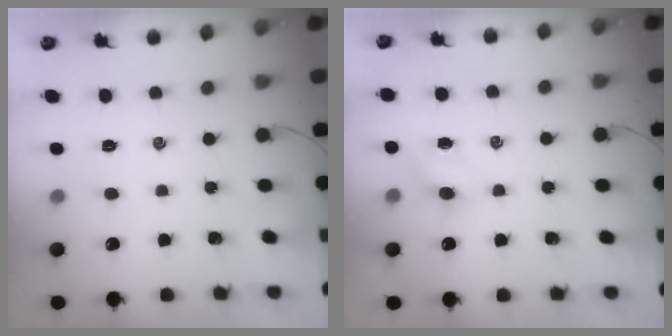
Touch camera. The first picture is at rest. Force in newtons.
{"total": 3.5, "press": 3.3, "slide": 1.1}